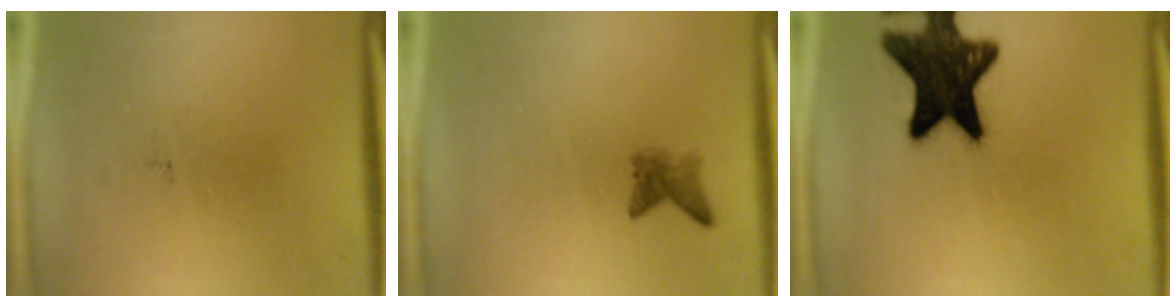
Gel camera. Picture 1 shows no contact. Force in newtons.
{"total": 1.9}
{"total": 17.7}